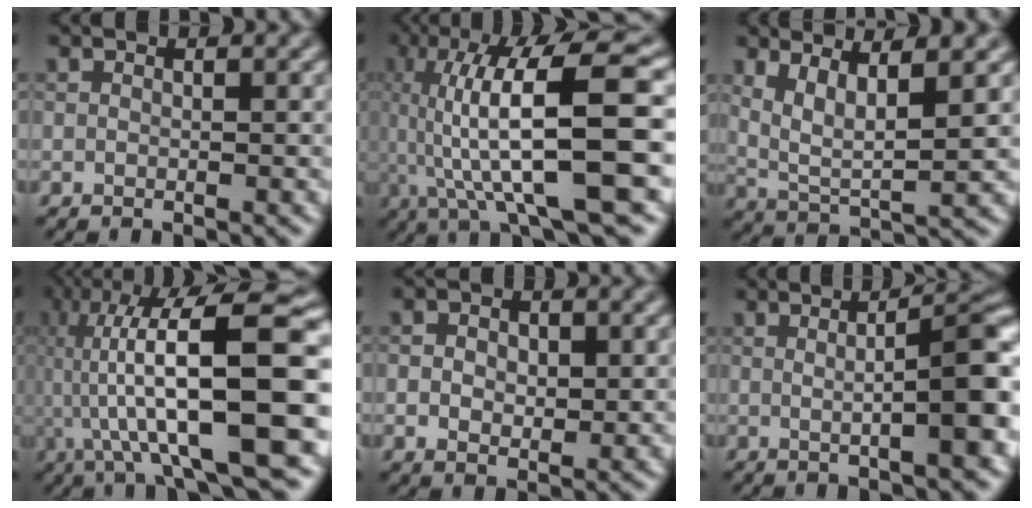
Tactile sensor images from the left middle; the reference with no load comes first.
{"total": 13.1, "force": [-0.4, 2.9, 12.8], "torque": [-0.205, 0.012, -0.006]}
{"total": 4.7, "force": [2.2, 1.5, 3.9], "torque": [-0.081, -0.015, 0.042]}
{"total": 15.4, "force": [-0.8, 4.3, 14.8], "torque": [-0.241, 0.021, -0.016]}
{"total": 3.1, "force": [0.2, 2.3, 2.1], "torque": [-0.041, -0.011, -0.004]}
{"total": 7.8, "force": [0.1, 1.8, 7.6], "torque": [-0.092, 0.000, -0.001]}